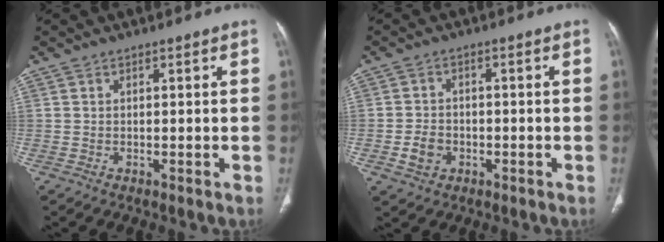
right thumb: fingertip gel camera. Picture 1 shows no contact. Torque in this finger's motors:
{"motor_torque": [-0.34, -0.16, -0.17, -0.13, 0.00]}